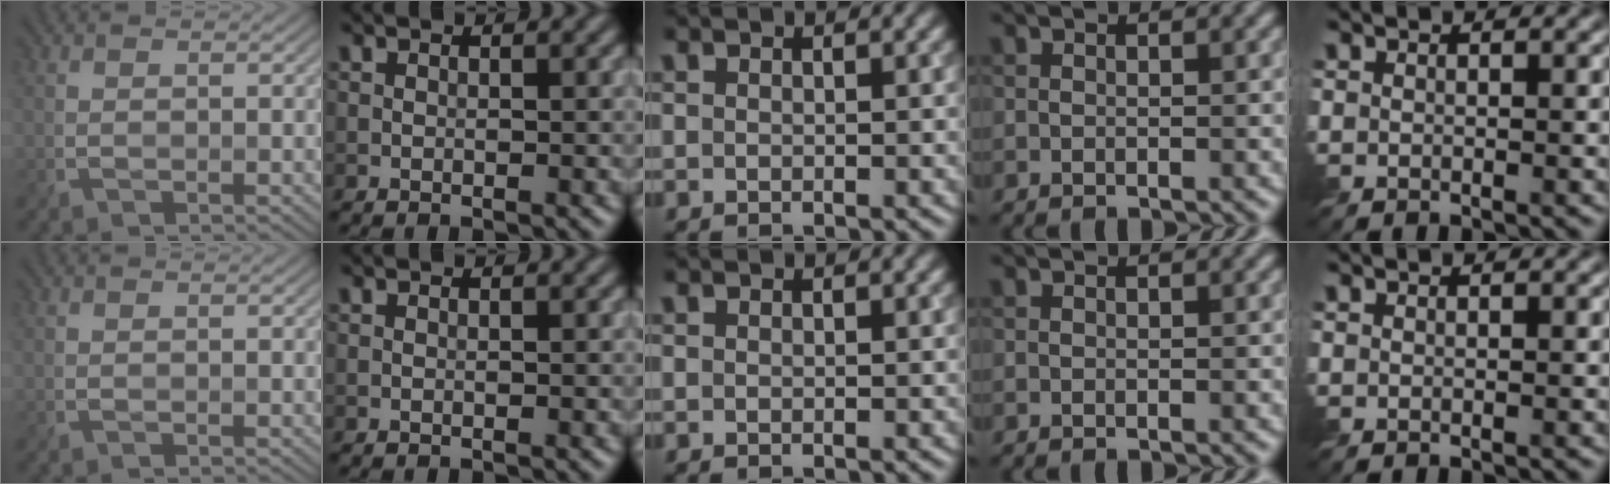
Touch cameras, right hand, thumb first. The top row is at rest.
{}